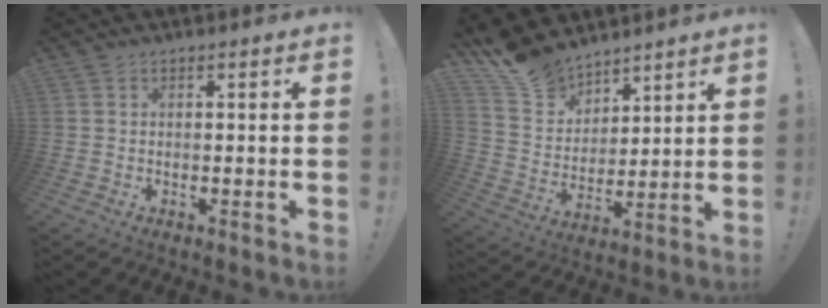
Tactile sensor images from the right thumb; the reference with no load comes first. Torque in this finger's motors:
{"motor_torque": [-1.11, 1.27, 0.13, 1.61, 0.02]}